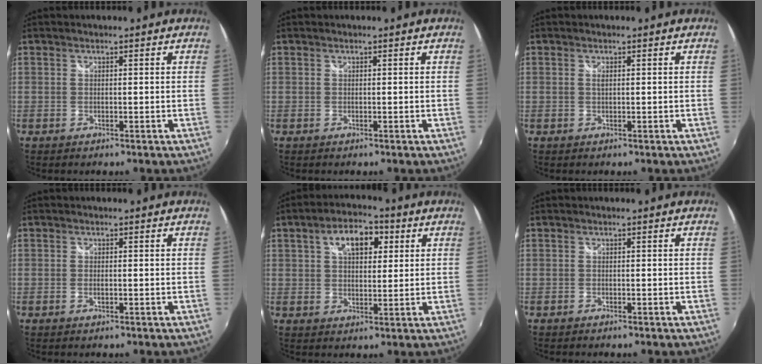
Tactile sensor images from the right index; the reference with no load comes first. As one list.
[{"total": 0.0}, {"total": 0.5, "force": [0.2, 0.2, 0.5], "torque": [-0.010, 0.000, 0.002]}, {"total": 0.8, "force": [-0.3, 0.3, 0.7], "torque": [-0.016, -0.002, -0.006]}, {"total": 8.6, "force": [3.3, 4.8, 6.4], "torque": [-0.104, 0.025, 0.053]}, {"total": 0.6, "force": [-0.5, 0.3, 0.2], "torque": [-0.007, -0.003, -0.011]}]